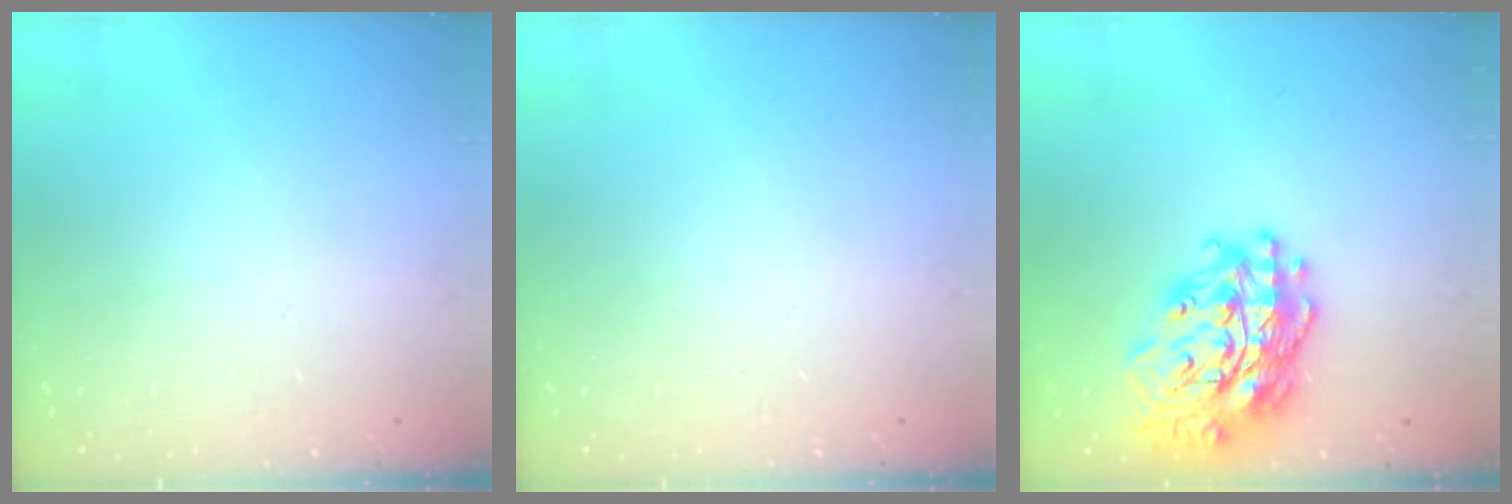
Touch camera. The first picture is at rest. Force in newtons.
{"total": 0.0}
{"total": 23.0, "press": 22.8, "slide": 2.4}